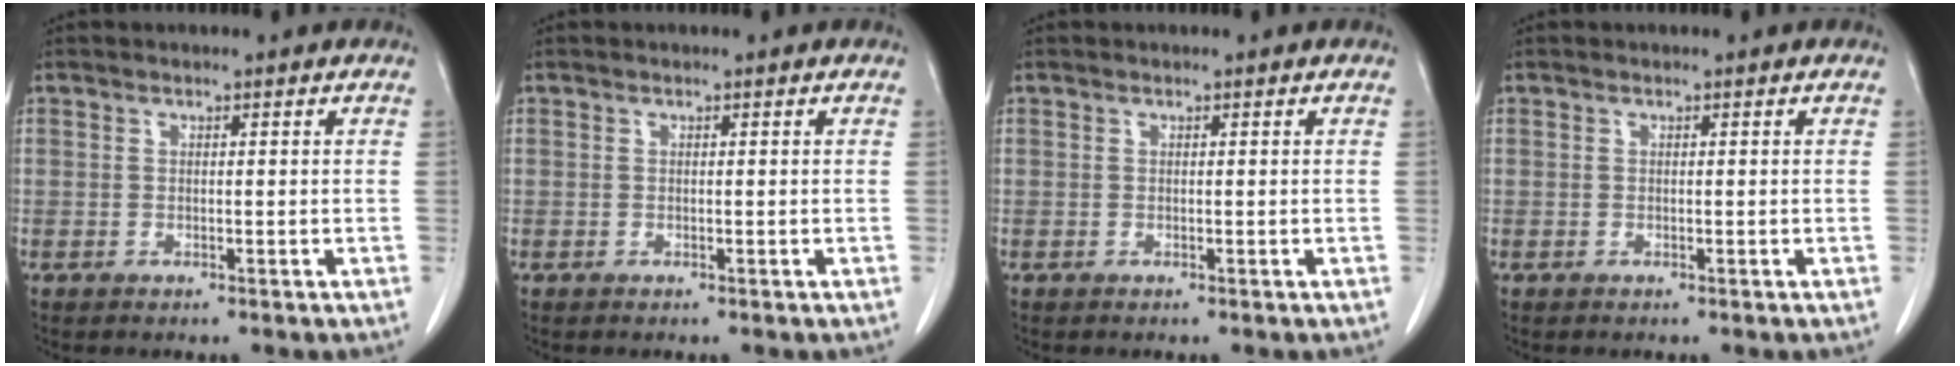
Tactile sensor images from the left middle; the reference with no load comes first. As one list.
[{"total": 0.0}, {"total": 0.0}, {"total": 0.0}]